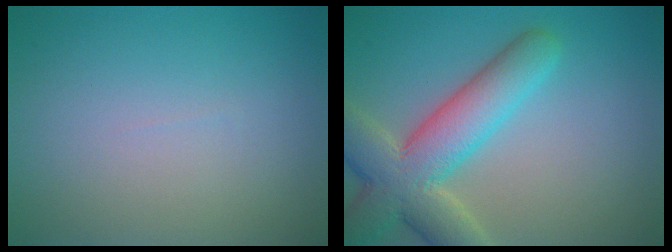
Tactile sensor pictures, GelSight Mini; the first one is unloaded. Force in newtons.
{"total": 8.1, "press": 8.1, "slide": 0.6}